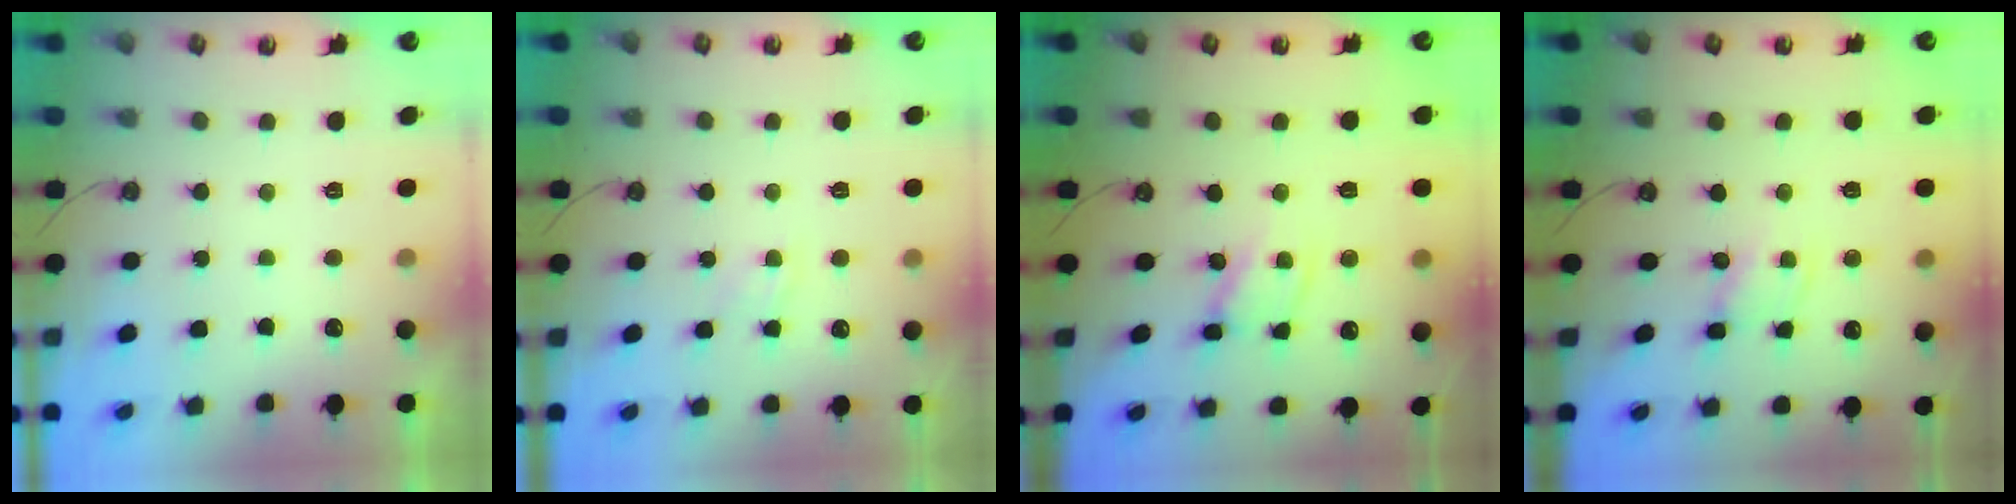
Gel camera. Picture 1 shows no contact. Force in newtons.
{"total": 6.1, "press": 6.1, "slide": 0.6}
{"total": 7.2, "press": 7.2, "slide": 0.5}
{"total": 2.7, "press": 2.7, "slide": 0.2}